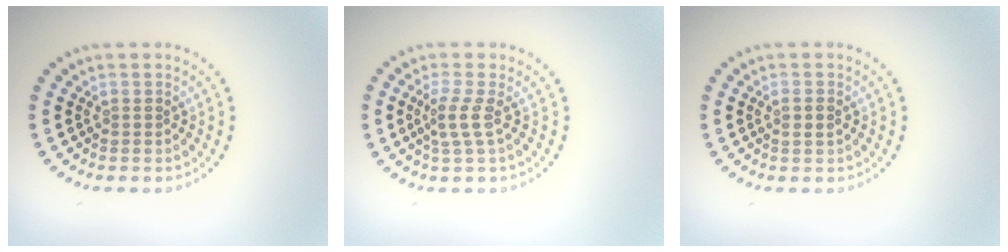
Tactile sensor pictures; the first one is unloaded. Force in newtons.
{"total": 2.2, "press": 1.5, "slide": 1.6}
{"total": 1.1, "press": 1.0, "slide": 0.4}